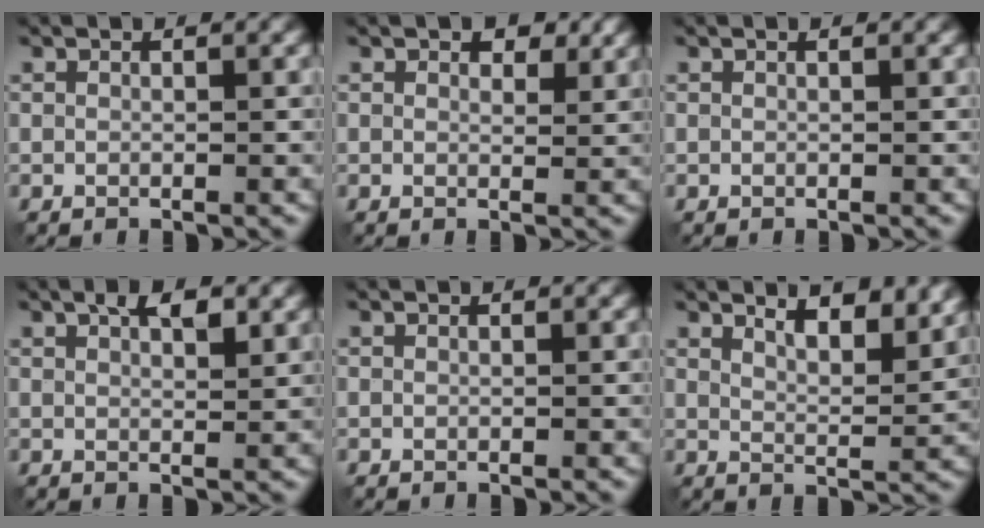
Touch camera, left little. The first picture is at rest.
{"total": 2.3, "force": [1.4, 1.3, 1.3], "torque": [-0.014, -0.002, 0.023]}
{"total": 0.0}
{"total": 3.0, "force": [1.6, 1.1, 2.3], "torque": [-0.033, 0.003, 0.026]}
{"total": 0.0}
{"total": 5.7, "force": [4.1, 1.7, 3.5], "torque": [-0.044, 0.004, 0.052]}